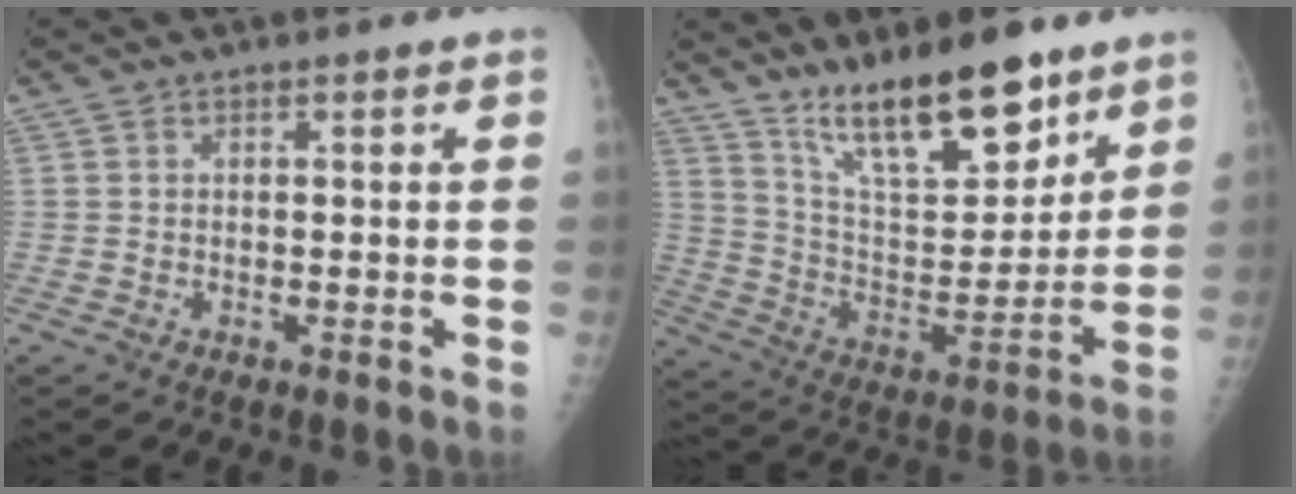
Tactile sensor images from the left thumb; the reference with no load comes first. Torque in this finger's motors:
{"motor_torque": [0.72, 0.23, 0.99, -1.48, 0.15]}